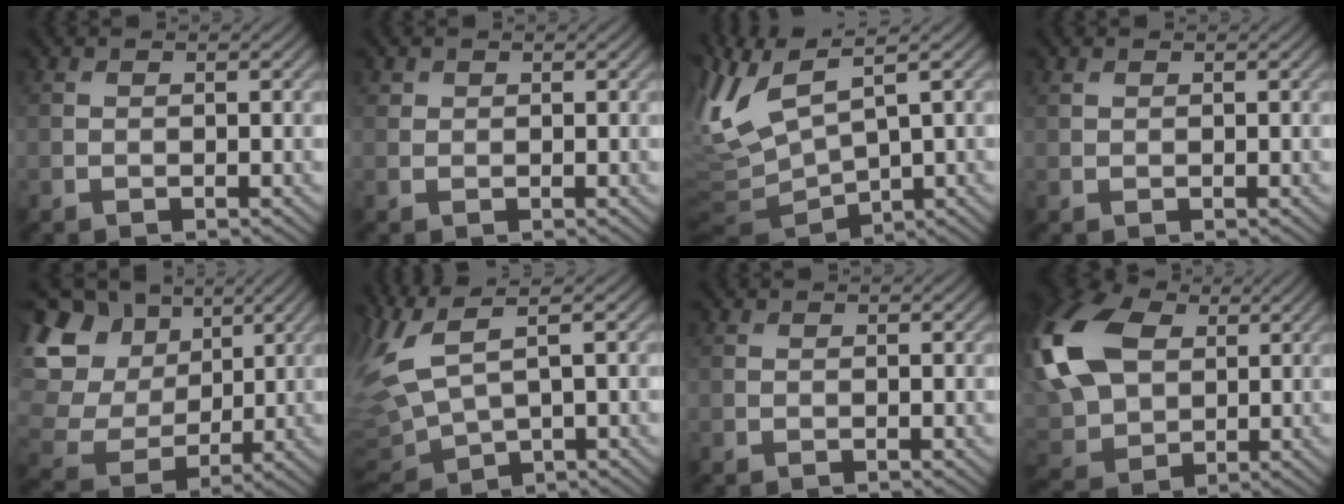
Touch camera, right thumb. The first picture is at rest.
{"total": 0.7, "force": [0.5, 0.5, 0.1], "torque": [0.000, -0.003, 0.011]}
{"total": 10.0, "force": [2.2, 3.8, 8.9], "torque": [-0.217, 0.000, 0.046]}
{"total": 0.7, "force": [0.5, 0.3, 0.3], "torque": [-0.009, 0.000, 0.014]}
{"total": 14.7, "force": [4.6, 11.6, 7.8], "torque": [-0.251, 0.043, 0.100]}
{"total": 10.5, "force": [3.1, 4.6, 8.9], "torque": [-0.262, -0.003, 0.073]}
{"total": 0.0}
{"total": 17.2, "force": [4.1, 11.6, 12.0], "torque": [-0.317, 0.021, 0.074]}